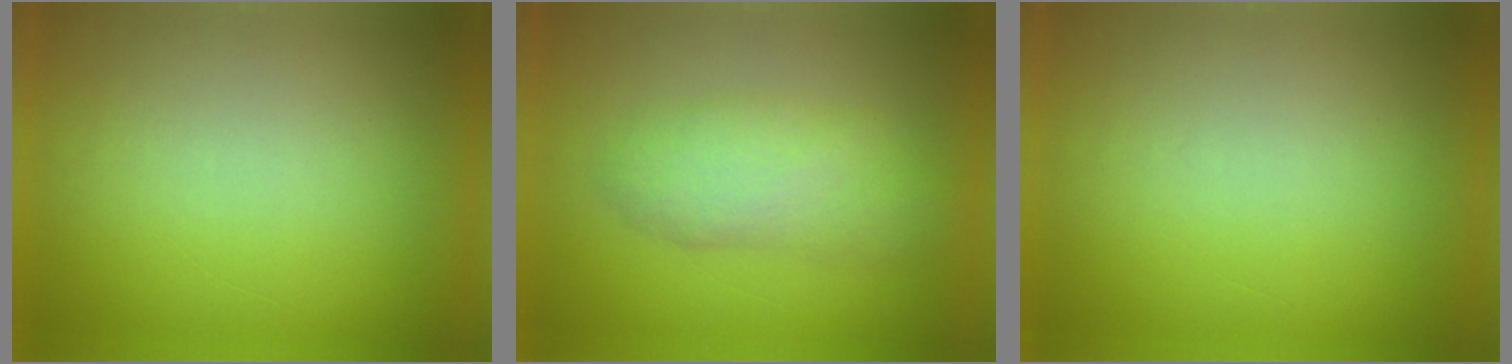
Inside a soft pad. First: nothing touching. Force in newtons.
{"total": 4.3}
{"total": 0.0}